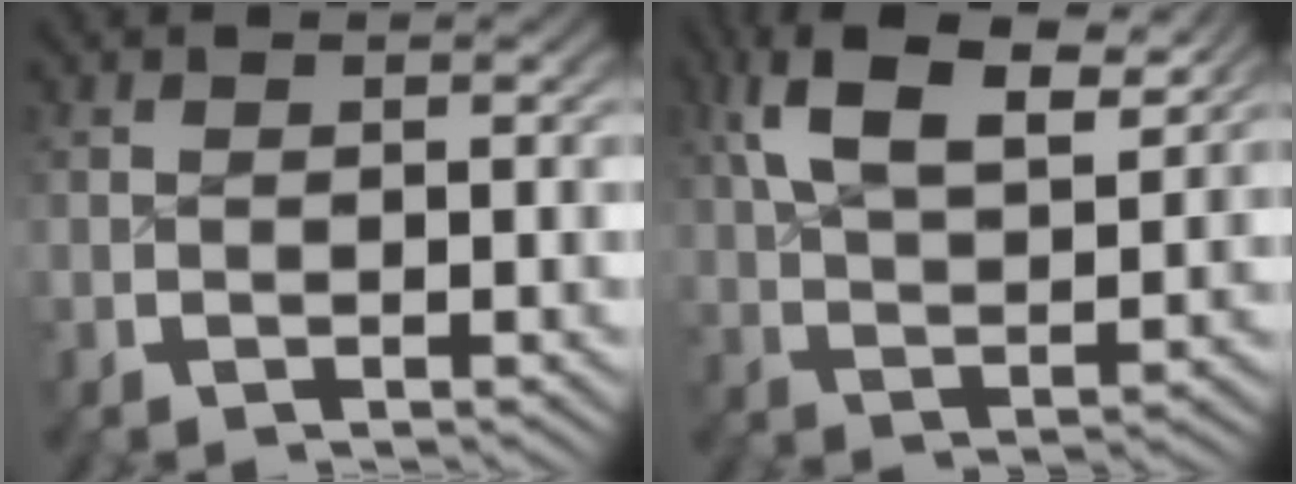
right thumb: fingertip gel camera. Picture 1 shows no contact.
{"total": 7.7, "force": [4.8, 2.9, 5.3], "torque": [-0.099, 0.010, 0.083]}